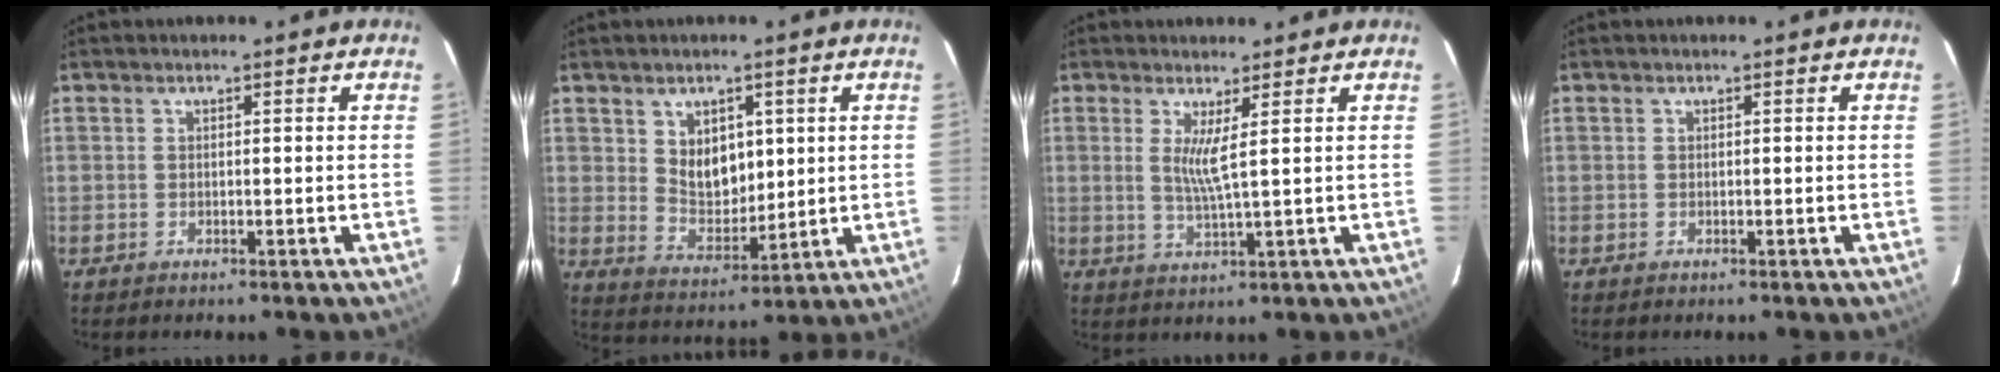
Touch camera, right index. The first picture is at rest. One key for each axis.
{"total": 7.9, "fx": 2.8, "fy": 5.4, "fz": 5.0, "tx": -0.081, "ty": -0.001, "tz": 0.063}
{"total": 3.8, "fx": 1.3, "fy": -0.6, "fz": 3.5, "tx": -0.067, "ty": -0.014, "tz": 0.022}
{"total": 0.0}